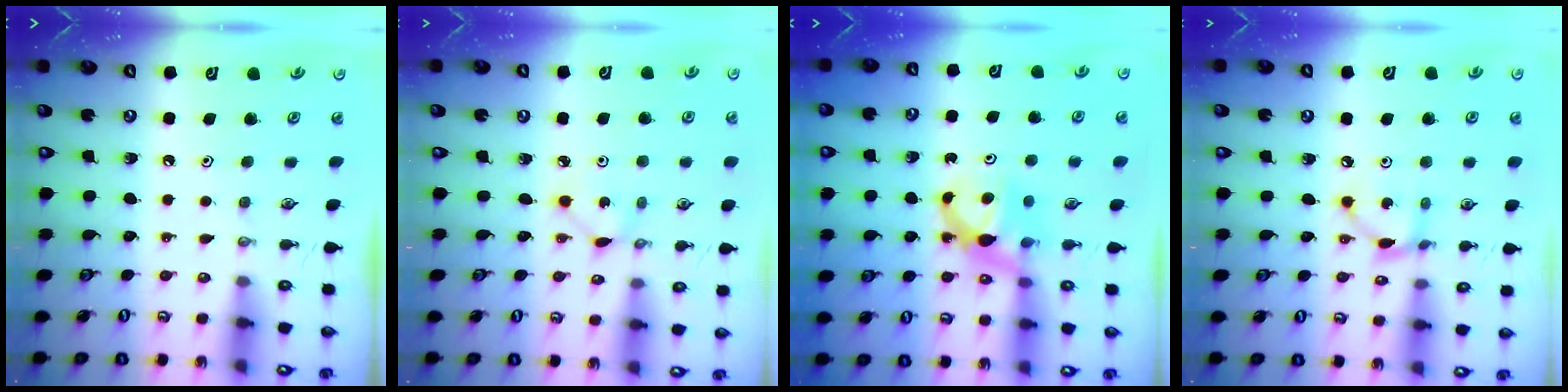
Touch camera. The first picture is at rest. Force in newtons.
{"total": 1.7, "press": 1.7, "slide": 0.1}
{"total": 6.4, "press": 6.4, "slide": 0.4}
{"total": 4.8, "press": 4.8, "slide": 0.1}